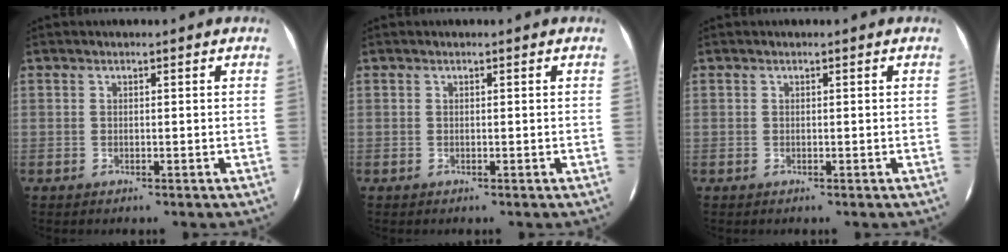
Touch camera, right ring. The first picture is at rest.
{"total": 0.0}
{"total": 0.0}